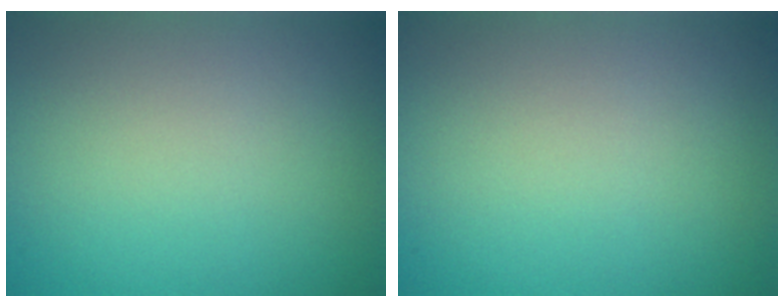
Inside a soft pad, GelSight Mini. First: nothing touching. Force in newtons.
{"total": 0.0}